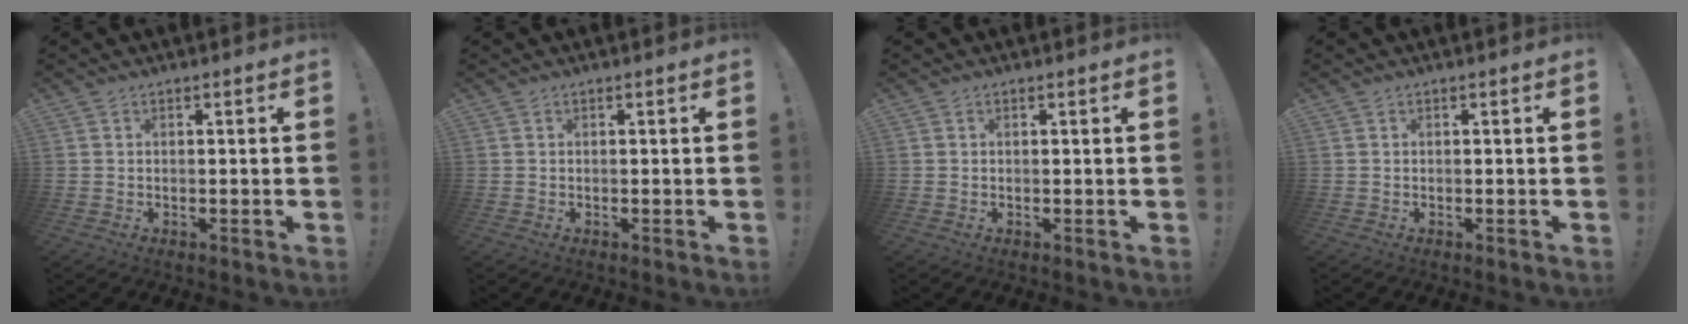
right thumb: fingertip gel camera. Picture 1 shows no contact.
{"total": 0.0}
{"total": 0.0}
{"total": 0.0}